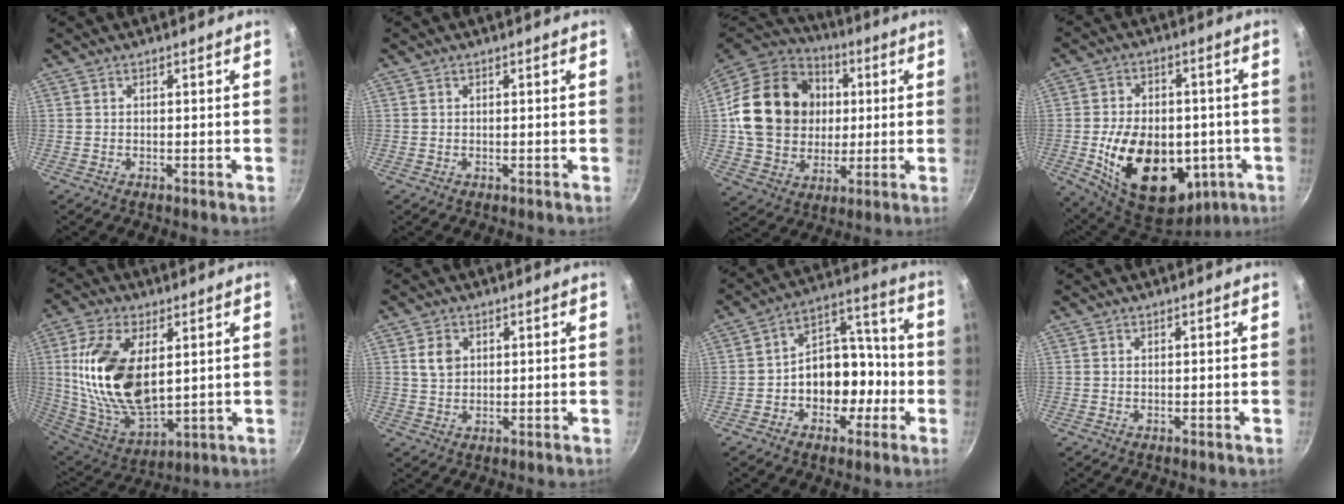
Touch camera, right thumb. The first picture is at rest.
{"total": 0.0}
{"total": 23.2, "force": [2.6, 19.1, 12.9], "torque": [-0.203, 0.019, 0.048]}
{"total": 22.9, "force": [-4.8, 15.3, 16.4], "torque": [-0.252, 0.011, -0.053]}
{"total": 20.2, "force": [3.8, 10.9, 16.5], "torque": [-0.312, -0.022, 0.087]}
{"total": 4.1, "force": [1.2, 3.1, 2.3], "torque": [-0.031, -0.003, 0.025]}
{"total": 13.2, "force": [-3.8, 9.8, 8.0], "torque": [-0.057, 0.067, -0.057]}
{"total": 0.0}